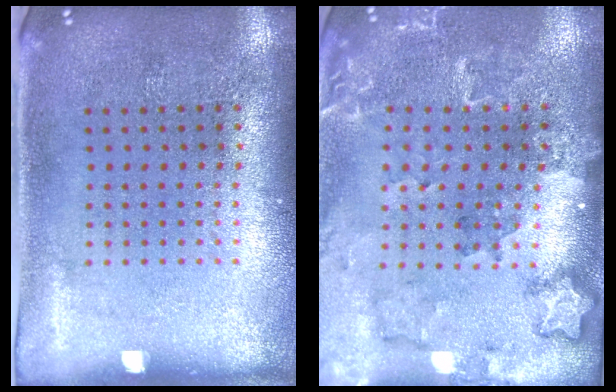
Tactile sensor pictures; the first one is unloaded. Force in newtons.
{"total": 1.8, "press": 1.8, "slide": 0.2}